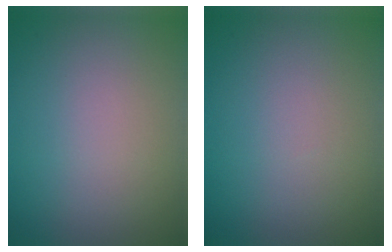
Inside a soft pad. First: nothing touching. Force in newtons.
{"total": 0.0}